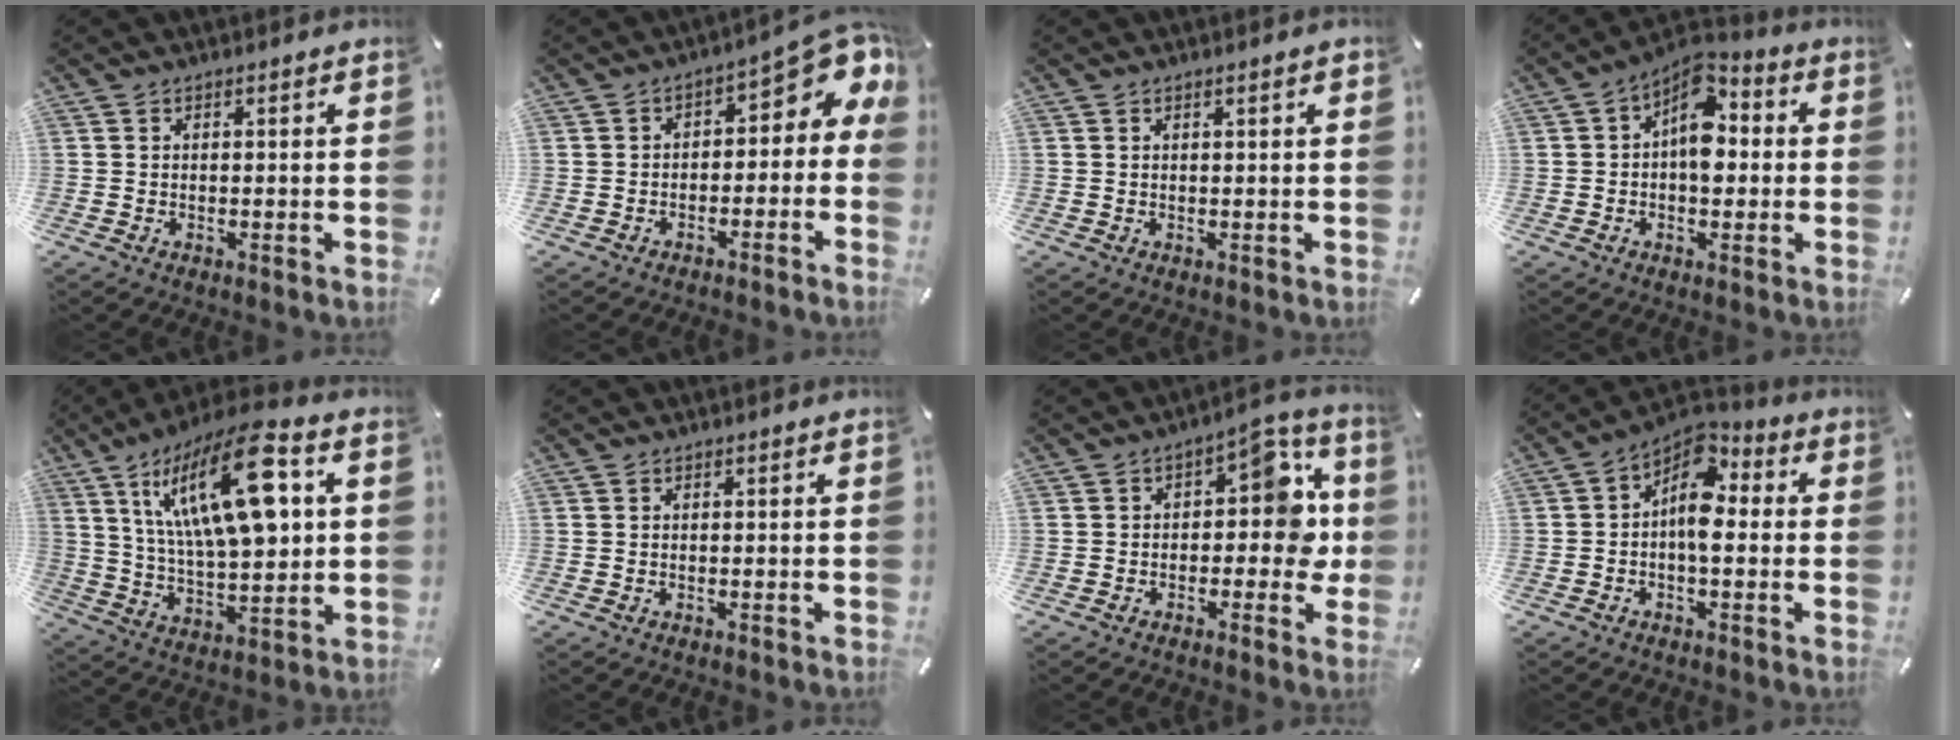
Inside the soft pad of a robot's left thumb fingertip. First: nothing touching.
{"total": 7.2, "force": [2.5, 4.1, 5.4], "torque": [-0.058, -0.030, 0.040]}
{"total": 1.4, "force": [0.4, 0.2, 1.3], "torque": [-0.025, 0.002, 0.007]}
{"total": 9.3, "force": [1.1, 6.0, 7.0], "torque": [-0.098, -0.015, 0.015]}
{"total": 23.5, "force": [8.8, 9.0, 19.8], "torque": [-0.357, -0.035, 0.130]}
{"total": 0.0}
{"total": 11.6, "force": [1.6, 6.6, 9.5], "torque": [-0.109, -0.008, 0.024]}
{"total": 9.1, "force": [0.3, 5.4, 7.3], "torque": [-0.115, -0.014, 0.004]}